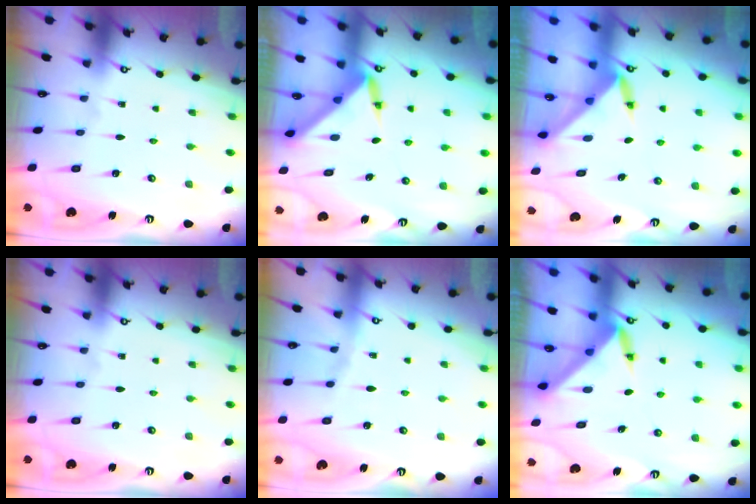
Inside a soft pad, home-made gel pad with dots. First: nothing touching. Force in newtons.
{"total": 3.2, "press": 3.2, "slide": 0.0}
{"total": 3.6, "press": 3.5, "slide": 0.3}
{"total": 0.0}
{"total": 4.1, "press": 4.1, "slide": 0.6}
{"total": 3.4, "press": 3.4, "slide": 0.1}